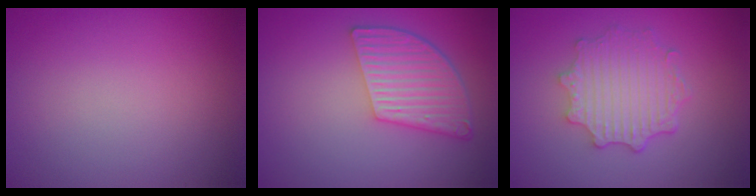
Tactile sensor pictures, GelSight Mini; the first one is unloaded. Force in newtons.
{"total": 5.8, "press": 4.3, "slide": 3.8}
{"total": 4.4, "press": 3.6, "slide": 2.6}